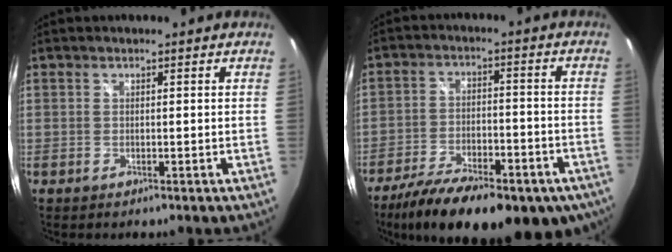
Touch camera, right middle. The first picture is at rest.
{"total": 24.8, "force": [-16.8, 9.8, 15.3], "torque": [-0.273, -0.047, -0.237]}